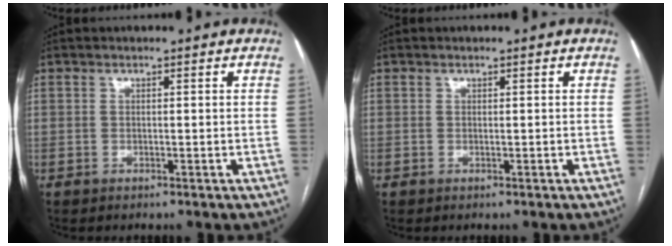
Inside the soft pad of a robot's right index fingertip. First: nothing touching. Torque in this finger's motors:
{"motor_torque": [-0.11, 0.04, -0.01, 0.00]}